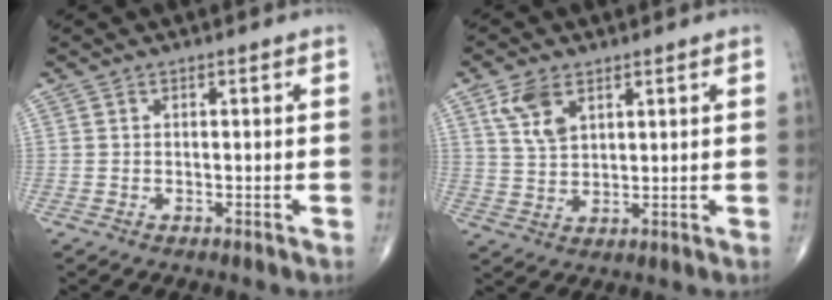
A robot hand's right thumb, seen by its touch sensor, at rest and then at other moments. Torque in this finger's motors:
{"motor_torque": [0.26, 1.70, 0.71, 0.48, 0.08]}